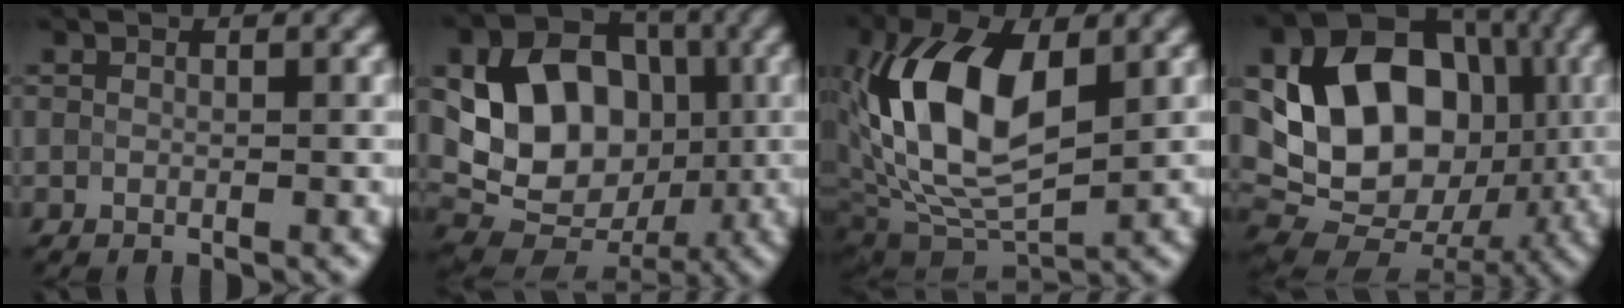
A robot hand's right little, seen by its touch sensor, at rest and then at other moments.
{"total": 11.6, "force": [0.8, 9.1, 7.1], "torque": [-0.116, -0.001, 0.010]}
{"total": 11.3, "force": [1.9, 6.2, 9.3], "torque": [-0.186, 0.009, 0.031]}
{"total": 15.6, "force": [1.1, 11.9, 10.0], "torque": [-0.170, 0.007, 0.020]}